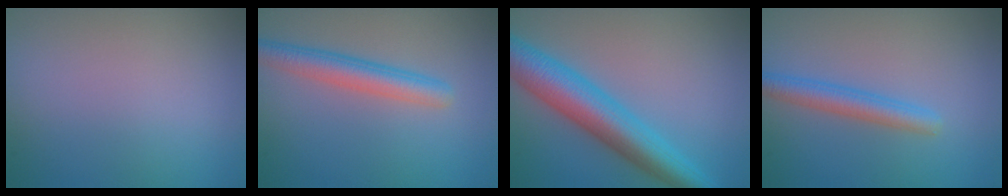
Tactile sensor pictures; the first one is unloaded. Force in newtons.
{"total": 3.6, "press": 3.6, "slide": 0.0}
{"total": 7.5, "press": 7.5, "slide": 0.1}
{"total": 2.8, "press": 2.8, "slide": 0.0}